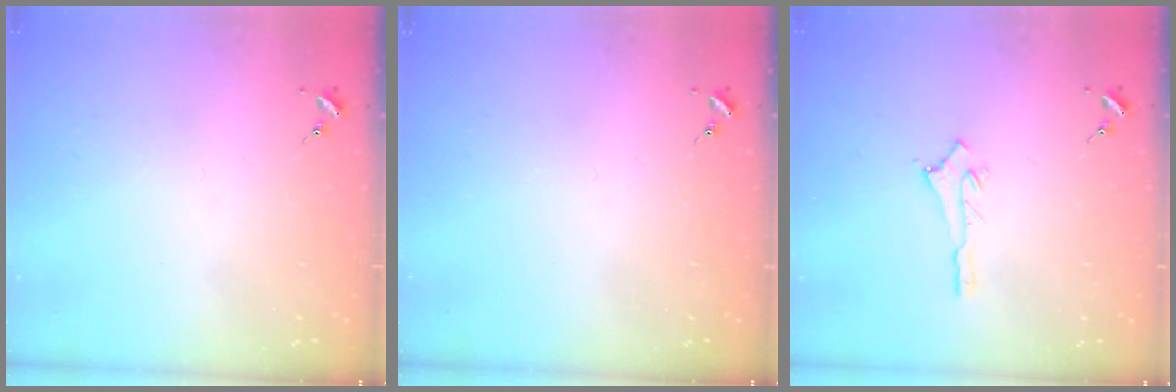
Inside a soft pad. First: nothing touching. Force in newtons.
{"total": 0.0}
{"total": 2.6, "press": 2.6, "slide": 0.2}